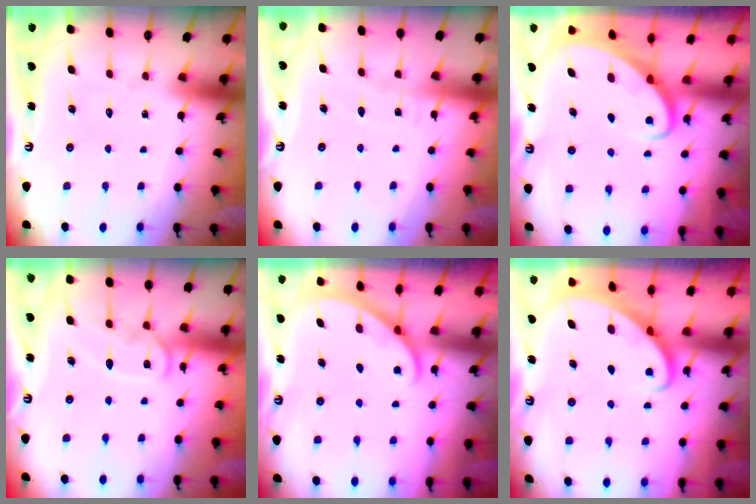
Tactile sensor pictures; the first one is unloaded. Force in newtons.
{"total": 3.1, "press": 3.1, "slide": 0.3}
{"total": 2.5, "press": 2.5, "slide": 0.2}
{"total": 11.4, "press": 11.4, "slide": 1.0}
{"total": 2.5, "press": 2.5, "slide": 0.2}
{"total": 2.6, "press": 2.6, "slide": 0.2}